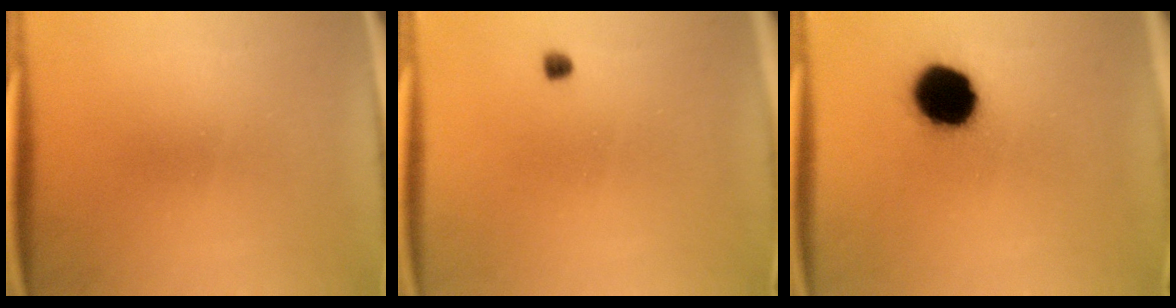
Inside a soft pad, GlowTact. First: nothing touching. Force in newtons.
{"total": 1.0}
{"total": 14.6}